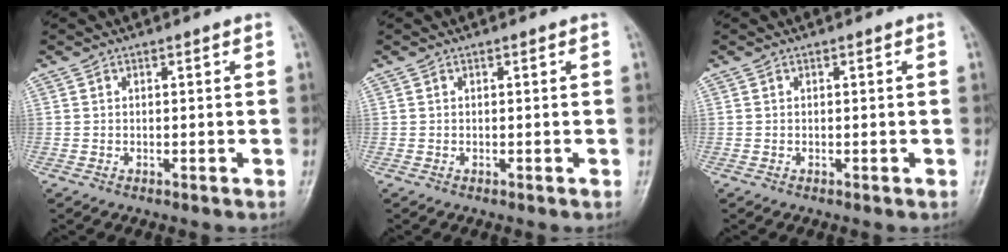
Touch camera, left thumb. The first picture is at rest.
{"total": 0.0}
{"total": 0.0}